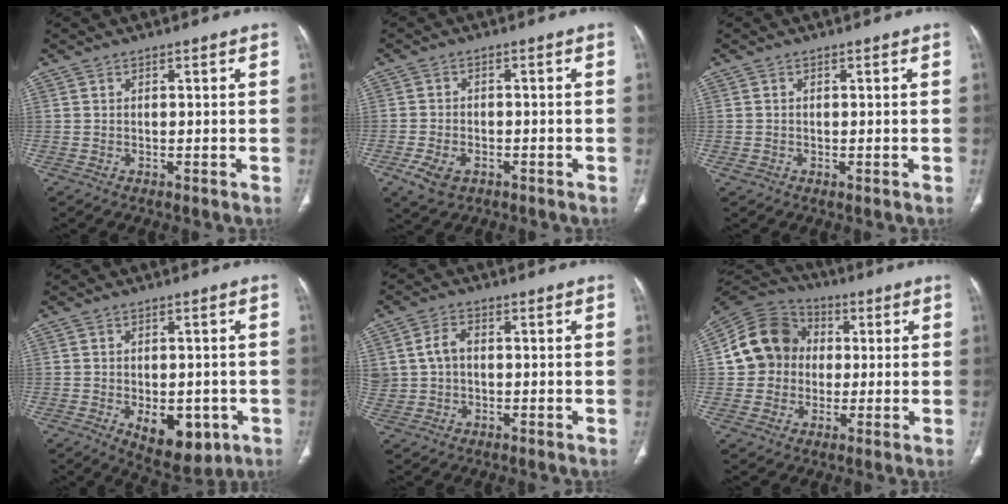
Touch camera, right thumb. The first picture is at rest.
{"total": 5.6, "force": [-2.7, 3.6, 3.3], "torque": [-0.067, 0.008, -0.043]}
{"total": 0.9, "force": [-0.2, 0.6, 0.6], "torque": [-0.013, 0.001, -0.001]}
{"total": 10.1, "force": [-3.2, 5.8, 7.7], "torque": [-0.084, 0.000, -0.029]}
{"total": 5.5, "force": [0.5, 4.1, 3.6], "torque": [-0.072, 0.012, 0.013]}
{"total": 13.4, "force": [1.0, 12.0, 5.9], "torque": [-0.088, 0.023, 0.009]}